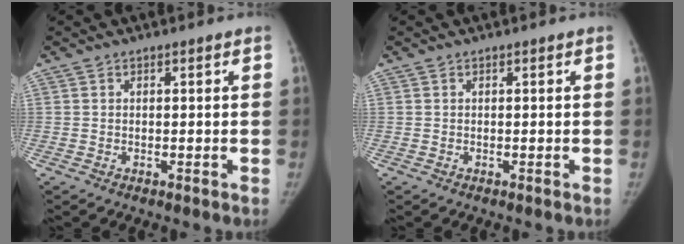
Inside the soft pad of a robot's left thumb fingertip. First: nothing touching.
{"total": 0.0}